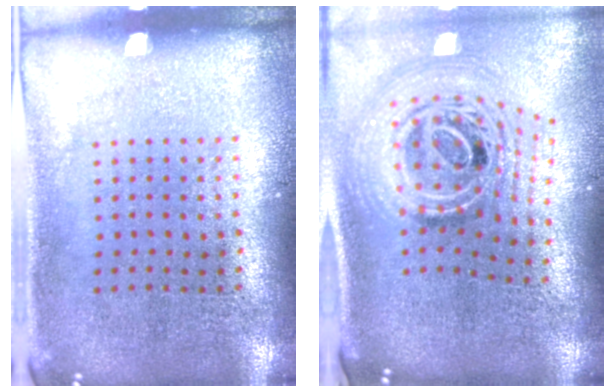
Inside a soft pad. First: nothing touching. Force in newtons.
{"total": 3.0, "press": 2.0, "slide": 2.2}